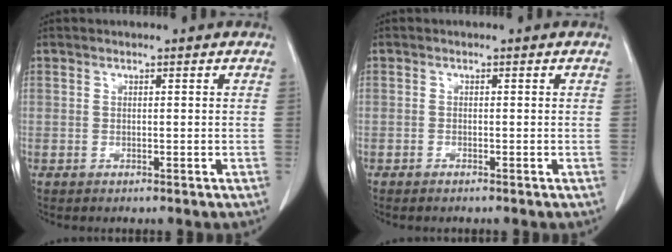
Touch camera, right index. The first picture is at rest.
{"total": 0.7, "force": [-0.6, 0.1, 0.3], "torque": [-0.011, -0.002, -0.010]}